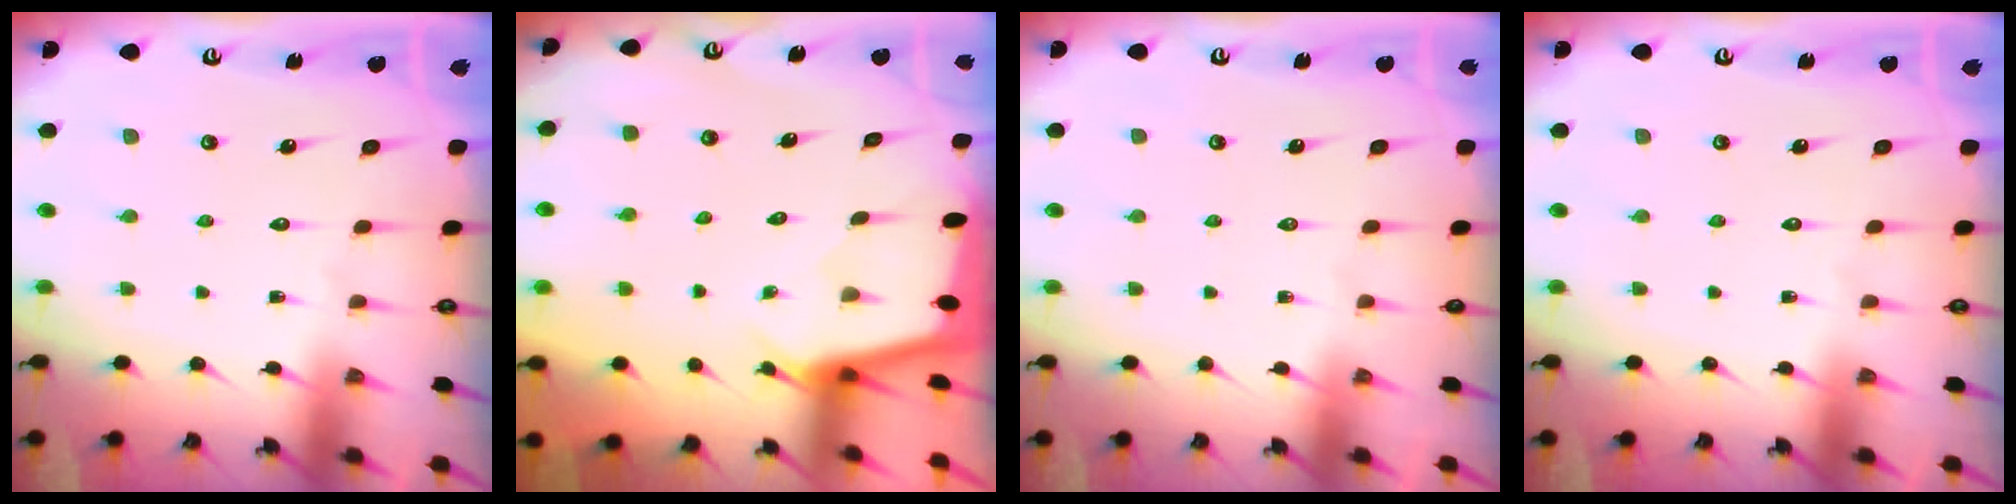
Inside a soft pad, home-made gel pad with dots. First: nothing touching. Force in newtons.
{"total": 2.3, "press": 2.3, "slide": 0.1}
{"total": 0.0}
{"total": 0.0}